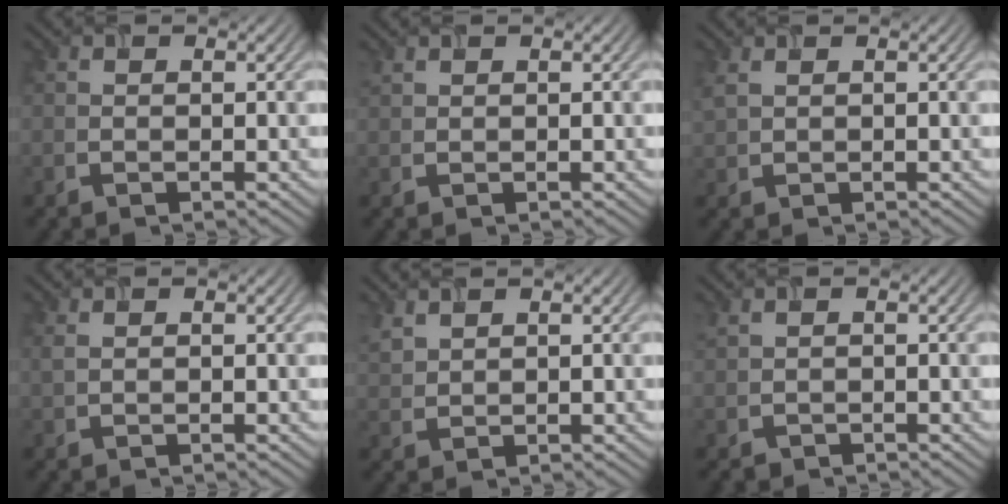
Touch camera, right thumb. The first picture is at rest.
{"total": 0.9, "force": [0.7, 0.3, 0.4], "torque": [-0.016, 0.002, 0.020]}
{"total": 1.7, "force": [1.1, 0.8, 1.1], "torque": [-0.036, 0.004, 0.027]}
{"total": 0.9, "force": [0.5, 0.4, 0.7], "torque": [-0.024, 0.002, 0.012]}
{"total": 2.4, "force": [1.9, 1.0, 1.2], "torque": [-0.037, 0.003, 0.047]}
{"total": 0.9, "force": [0.1, 0.8, 0.4], "torque": [-0.017, -0.001, 0.004]}